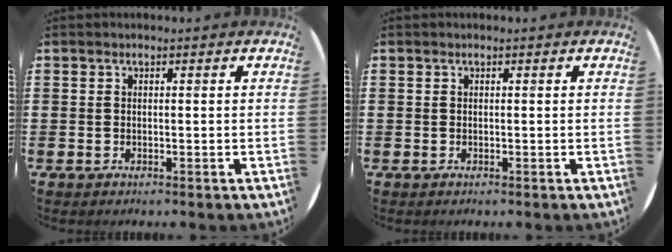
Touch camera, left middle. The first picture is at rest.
{"total": 0.0}